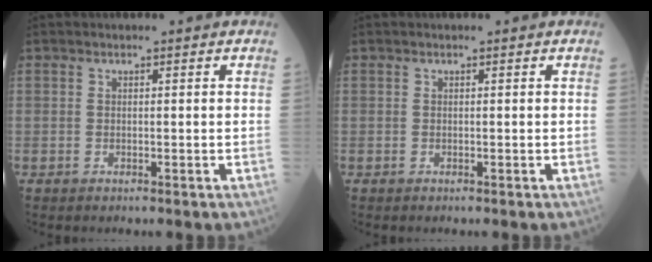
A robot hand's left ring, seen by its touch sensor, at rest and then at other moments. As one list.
[{"total": 0.0}]